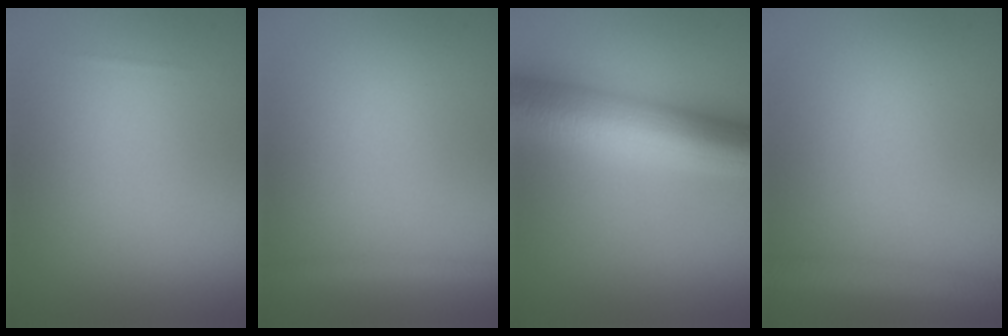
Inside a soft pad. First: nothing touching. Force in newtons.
{"total": 1.3, "press": 1.3, "slide": 0.1}
{"total": 10.4, "press": 10.4, "slide": 0.1}
{"total": 2.8, "press": 2.8, "slide": 0.1}